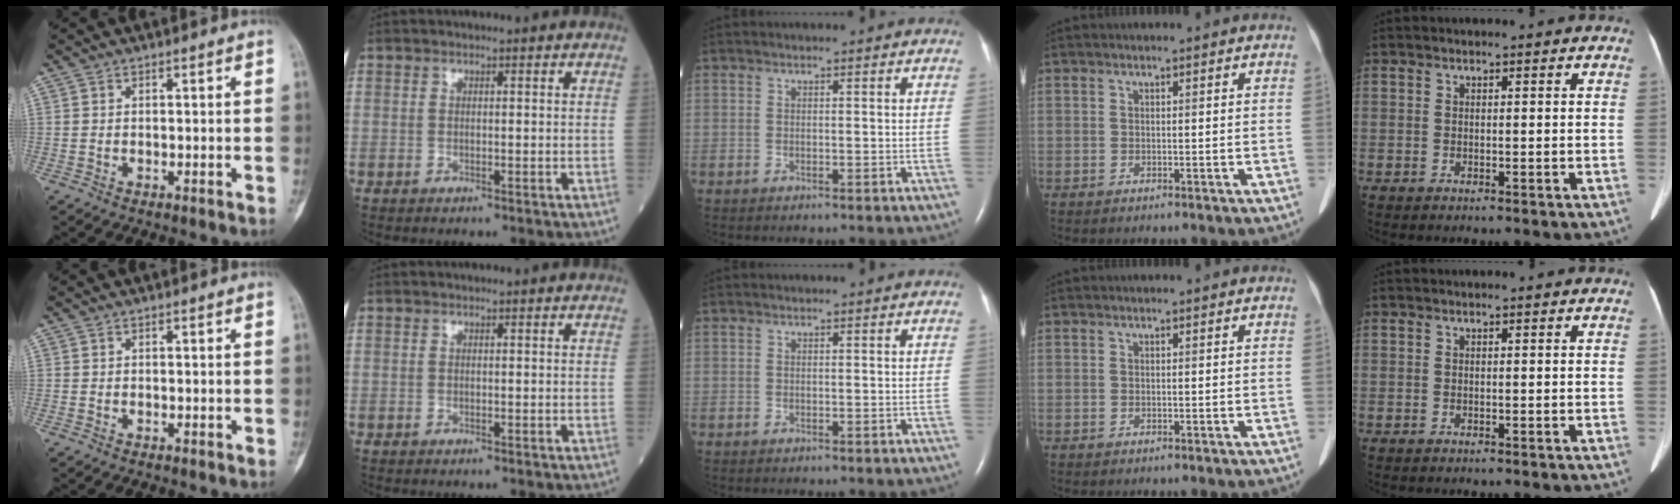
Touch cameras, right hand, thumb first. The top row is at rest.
{}